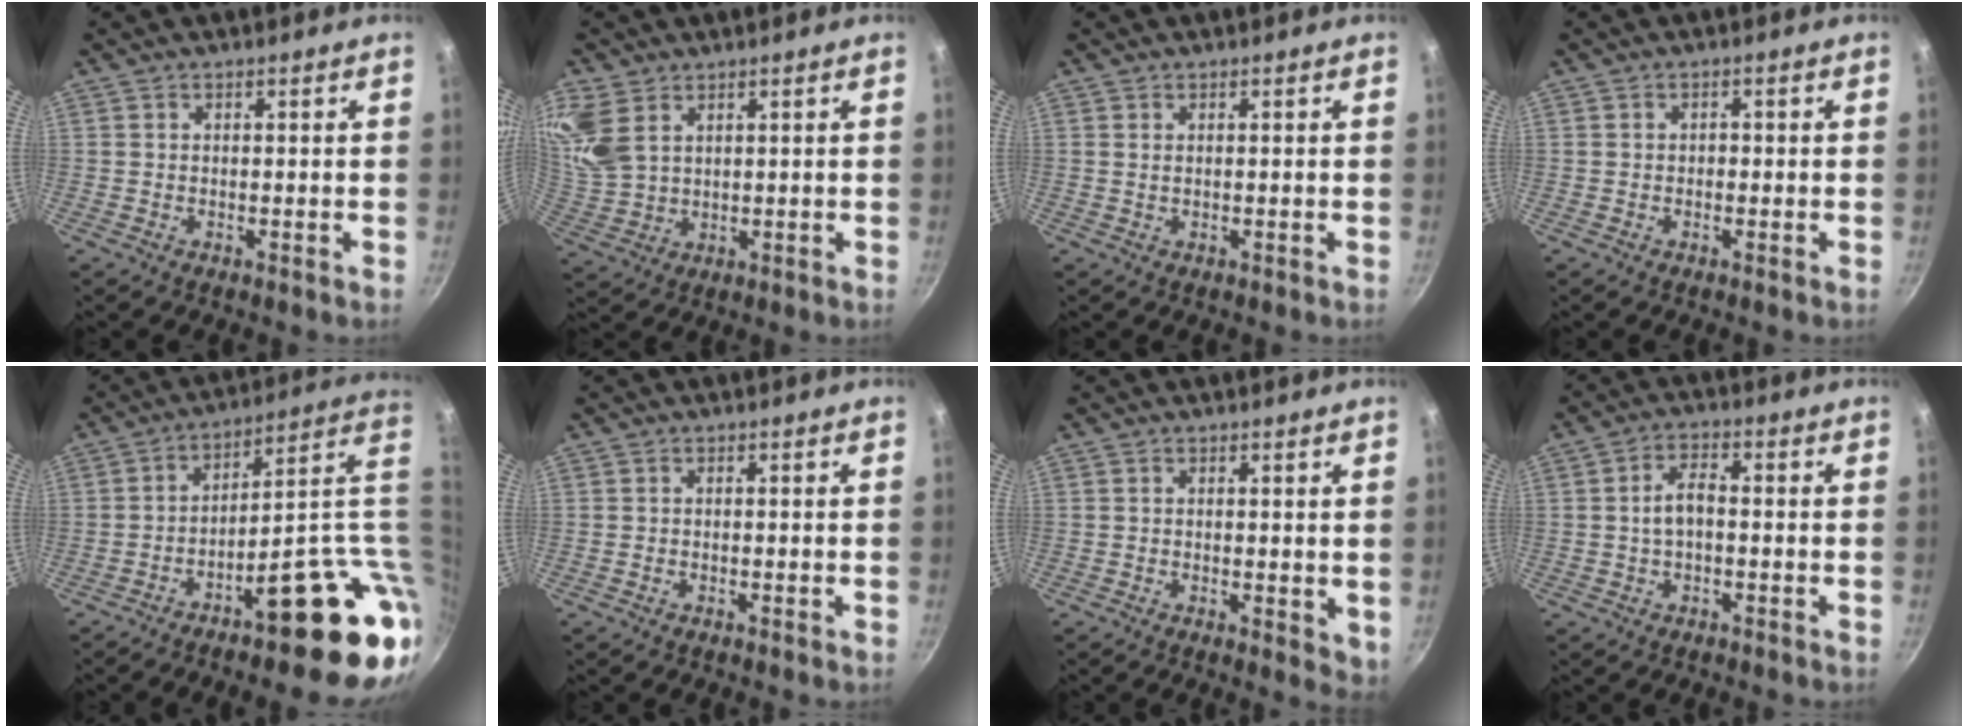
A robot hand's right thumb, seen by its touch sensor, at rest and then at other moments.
{"total": 10.1, "force": [5.2, 6.4, 5.8], "torque": [-0.119, -0.012, 0.114]}
{"total": 0.6, "force": [0.3, 0.3, 0.4], "torque": [-0.007, 0.001, 0.006]}
{"total": 1.0, "force": [-0.1, 0.8, 0.6], "torque": [-0.006, 0.005, -0.004]}
{"total": 22.3, "force": [-3.7, 7.5, 20.7], "torque": [-0.222, 0.015, -0.044]}
{"total": 0.0}
{"total": 3.8, "force": [0.7, 1.7, 3.3], "torque": [-0.036, -0.006, 0.009]}
{"total": 5.1, "force": [-0.3, 2.7, 4.3], "torque": [-0.076, 0.024, -0.009]}